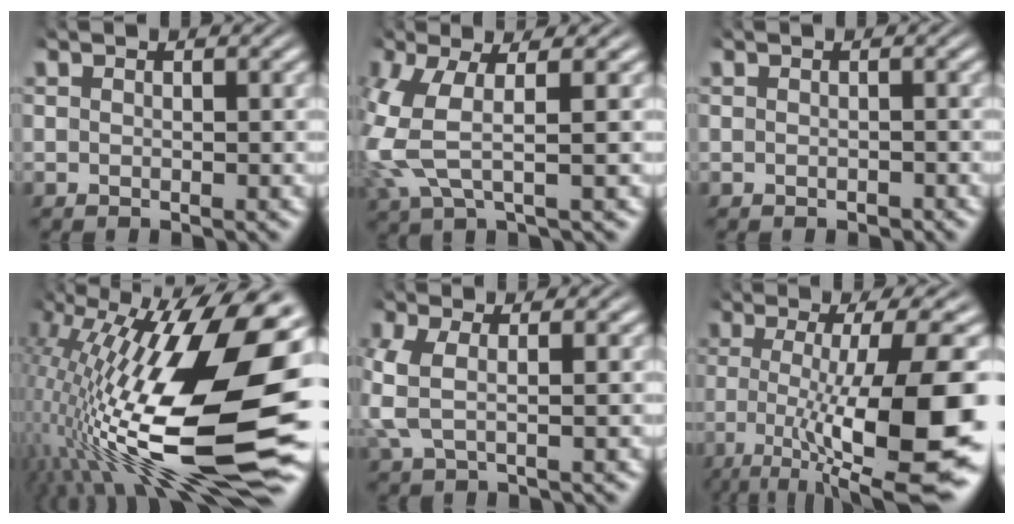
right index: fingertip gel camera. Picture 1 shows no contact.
{"total": 6.4, "force": [-0.3, 4.2, 4.8], "torque": [-0.125, -0.009, -0.005]}
{"total": 0.7, "force": [-0.6, 0.4, 0.1], "torque": [0.000, -0.001, -0.010]}
{"total": 18.7, "force": [-3.7, 7.2, 16.9], "torque": [-0.241, -0.024, -0.046]}
{"total": 3.5, "force": [-0.5, 2.5, 2.5], "torque": [-0.082, -0.014, -0.004]}
{"total": 12.0, "force": [-2.7, 3.5, 11.1], "torque": [-0.158, -0.024, -0.024]}